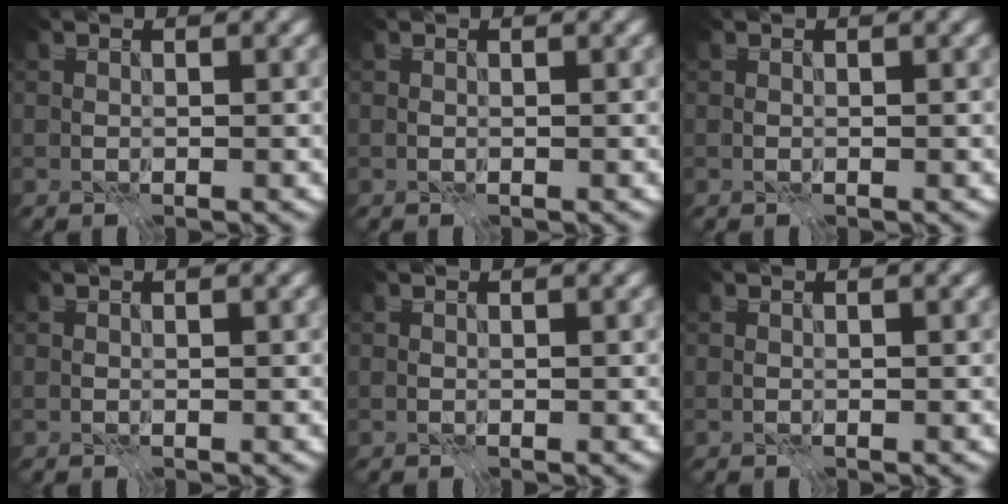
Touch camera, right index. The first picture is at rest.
{"total": 0.0}
{"total": 0.0}
{"total": 0.0}
{"total": 0.0}
{"total": 0.0}